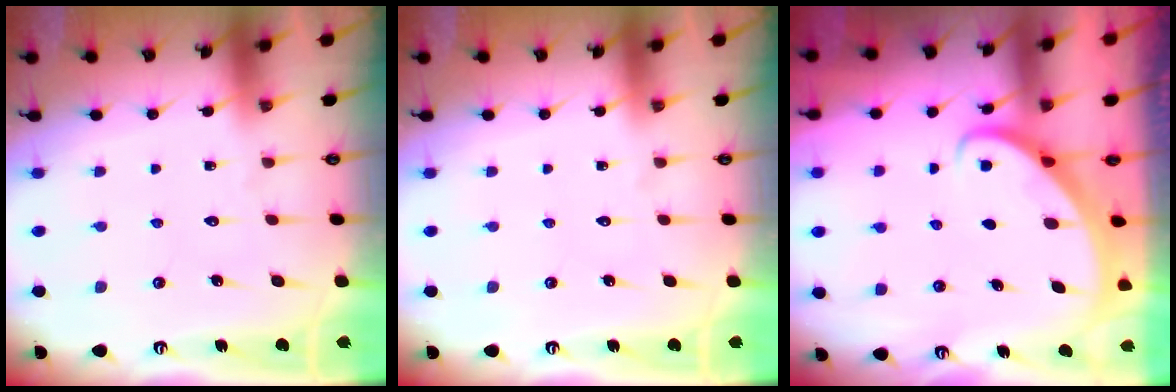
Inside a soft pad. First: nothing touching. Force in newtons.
{"total": 0.0}
{"total": 2.8, "press": 2.8, "slide": 0.2}